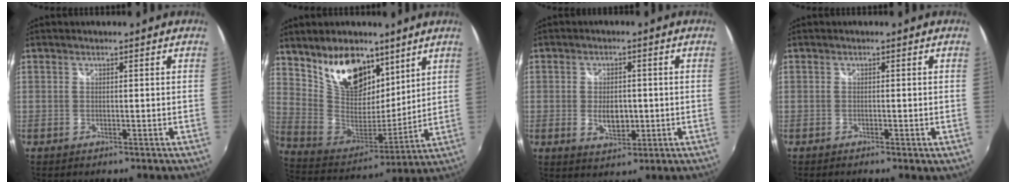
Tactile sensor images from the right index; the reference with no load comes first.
{"total": 17.3, "force": [10.8, 9.6, 9.4], "torque": [-0.188, 0.014, 0.215]}
{"total": 5.2, "force": [-0.7, 3.2, 4.0], "torque": [-0.071, -0.005, -0.006]}
{"total": 1.0, "force": [-0.5, 0.3, 0.9], "torque": [-0.014, -0.003, -0.008]}